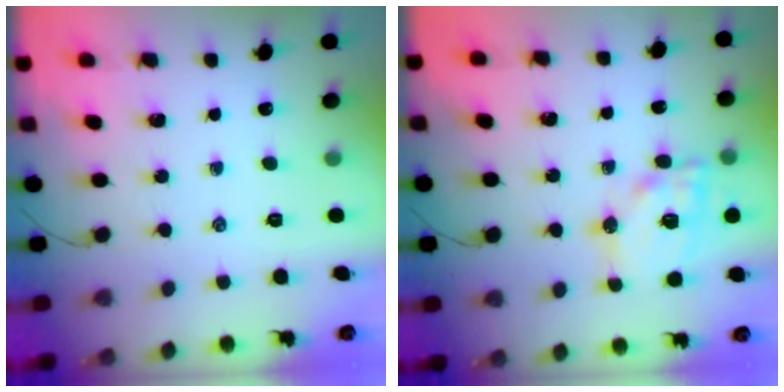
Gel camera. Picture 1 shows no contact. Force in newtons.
{"total": 15.5, "press": 15.2, "slide": 3.0}